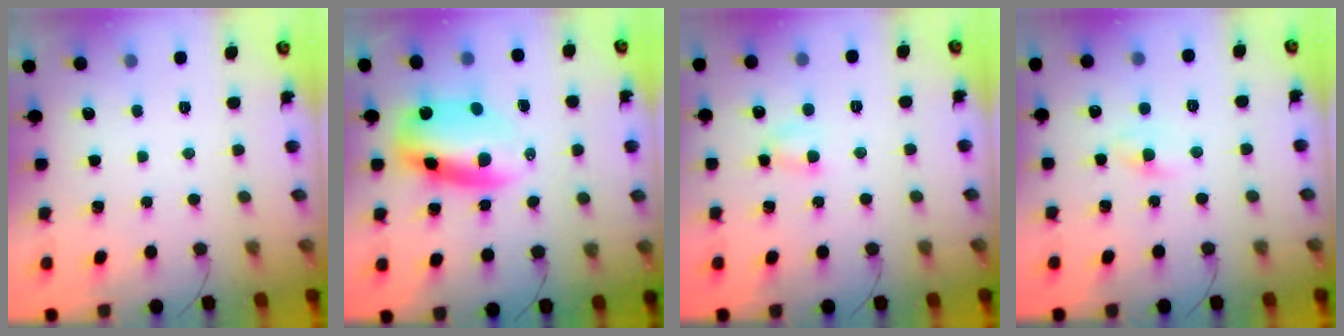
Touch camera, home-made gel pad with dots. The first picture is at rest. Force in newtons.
{"total": 9.5, "press": 9.3, "slide": 2.3}
{"total": 3.6, "press": 3.3, "slide": 1.5}
{"total": 2.4, "press": 2.2, "slide": 1.1}